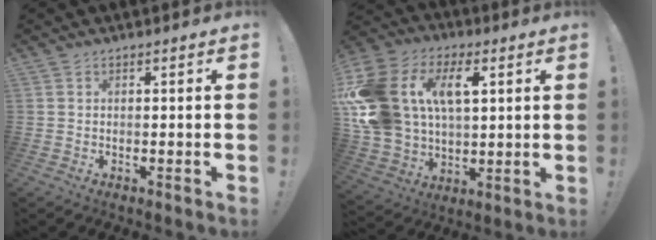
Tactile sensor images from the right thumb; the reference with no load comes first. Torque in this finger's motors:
{"motor_torque": [2.14, 2.14, 1.88, 0.89, 0.25]}